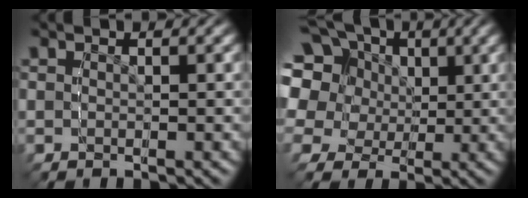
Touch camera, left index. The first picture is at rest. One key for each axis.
{"total": 14.1, "fx": 4.2, "fy": 10.7, "fz": 8.3, "tx": -0.162, "ty": -0.002, "tz": 0.058}